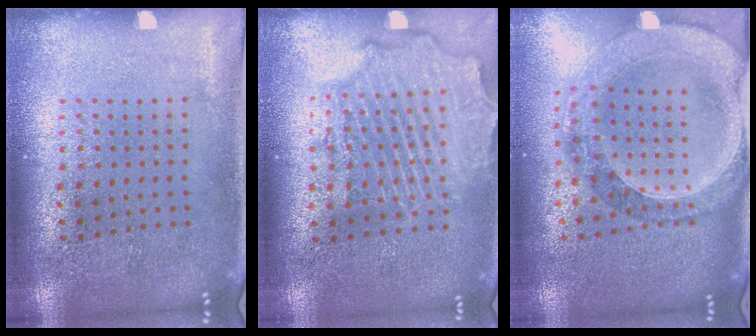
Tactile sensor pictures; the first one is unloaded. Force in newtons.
{"total": 2.4, "press": 2.2, "slide": 0.9}
{"total": 1.5, "press": 1.4, "slide": 0.5}